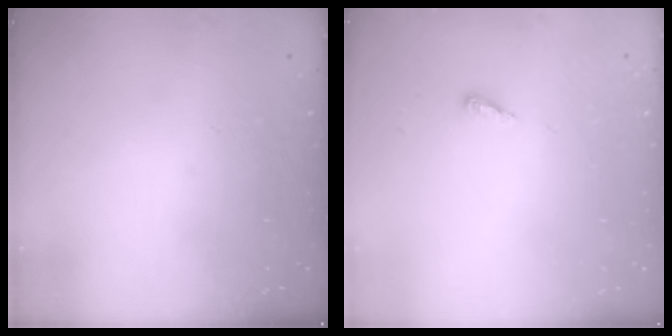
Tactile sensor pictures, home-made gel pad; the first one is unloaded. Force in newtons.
{"total": 2.8, "press": 2.8, "slide": 0.2}